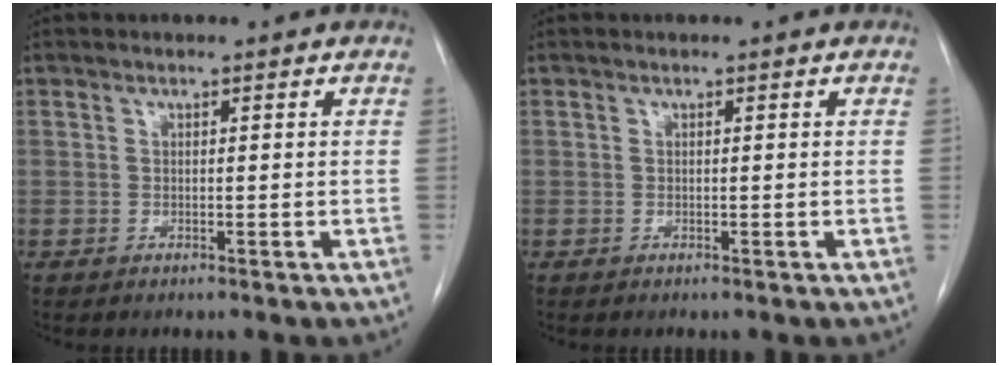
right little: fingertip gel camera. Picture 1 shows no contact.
{"total": 0.0}